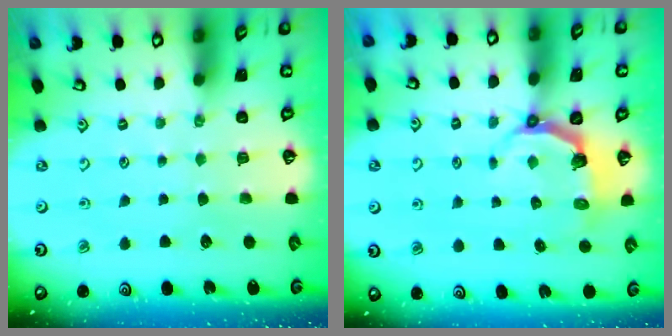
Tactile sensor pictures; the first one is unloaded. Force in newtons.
{"total": 4.2, "press": 2.7, "slide": 3.2}